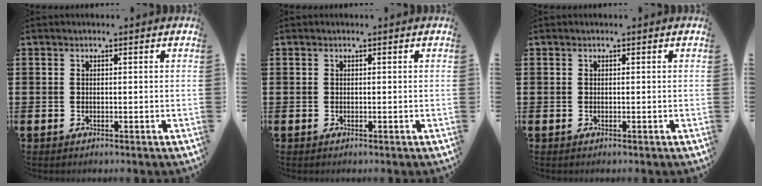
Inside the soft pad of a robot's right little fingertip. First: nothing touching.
{"total": 0.0}
{"total": 0.0}